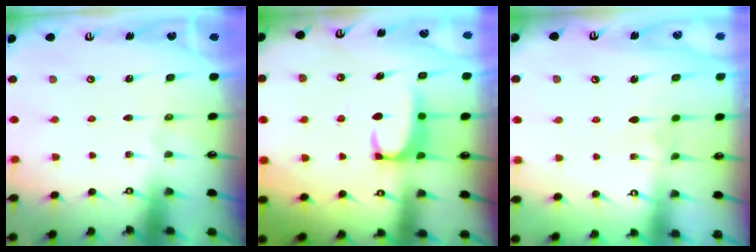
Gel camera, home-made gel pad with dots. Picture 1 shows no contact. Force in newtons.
{"total": 1.8, "press": 1.8, "slide": 0.4}
{"total": 2.4, "press": 2.4, "slide": 0.4}